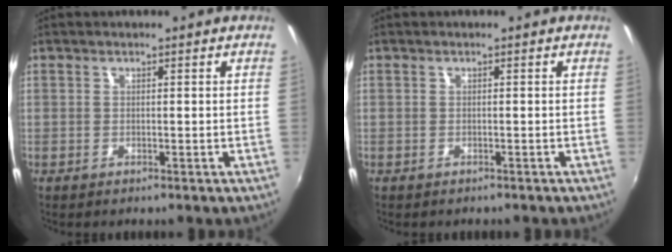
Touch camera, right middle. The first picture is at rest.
{"total": 0.7, "force": [-0.6, 0.3, 0.1], "torque": [-0.006, -0.001, -0.007]}